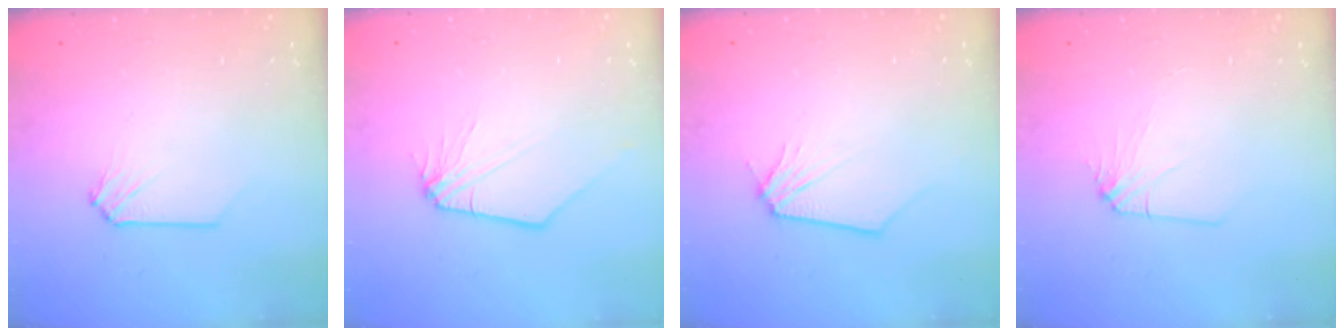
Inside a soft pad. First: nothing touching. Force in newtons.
{"total": 0.0}
{"total": 0.0}
{"total": 2.5, "press": 2.5, "slide": 0.2}